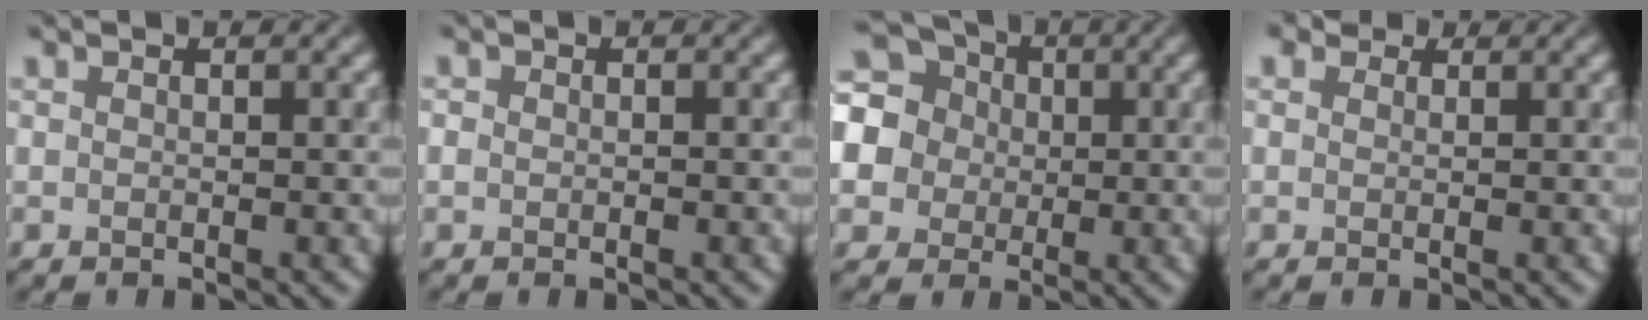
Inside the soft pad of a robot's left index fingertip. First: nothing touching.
{"total": 1.0, "force": [0.0, 0.8, 0.6], "torque": [-0.005, -0.001, -0.004]}
{"total": 12.4, "force": [2.4, 11.2, 4.7], "torque": [-0.133, 0.031, 0.018]}
{"total": 1.5, "force": [1.1, 0.9, 0.6], "torque": [-0.008, -0.005, -0.001]}